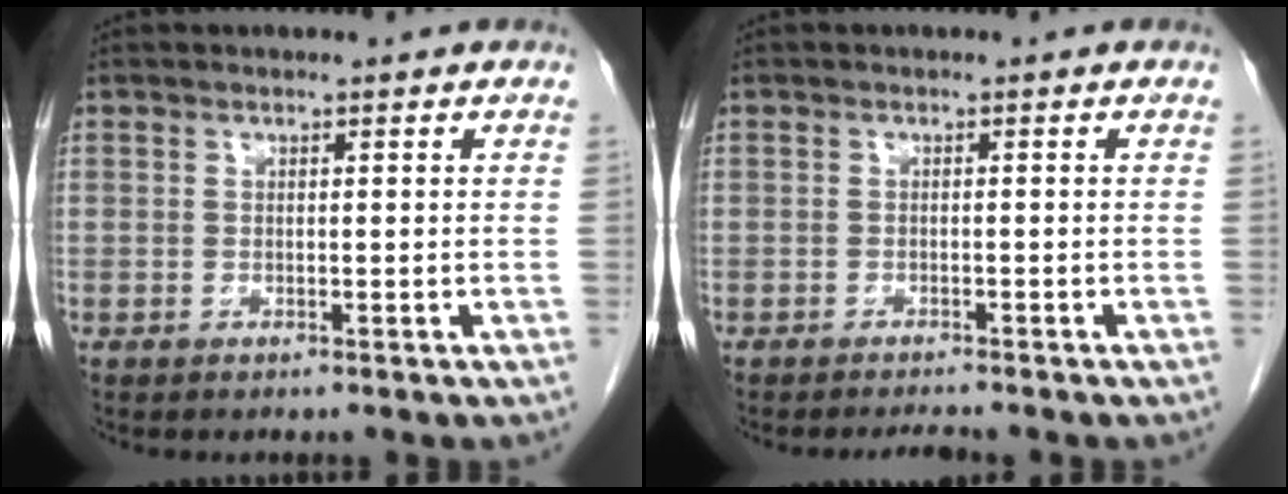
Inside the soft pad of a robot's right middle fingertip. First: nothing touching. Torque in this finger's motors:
{"motor_torque": [0.00, 0.02, -0.01, 0.00]}